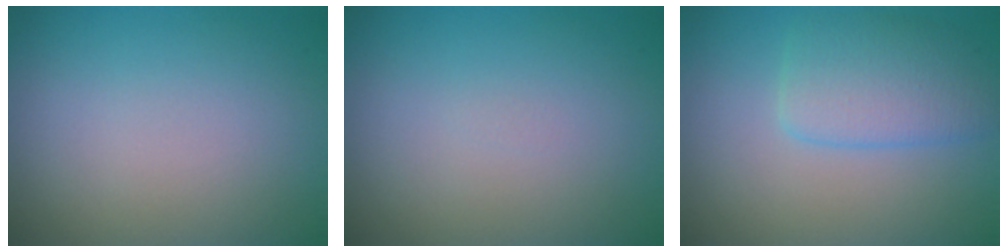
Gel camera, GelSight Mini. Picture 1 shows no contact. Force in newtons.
{"total": 0.0}
{"total": 3.5, "press": 3.5, "slide": 0.1}